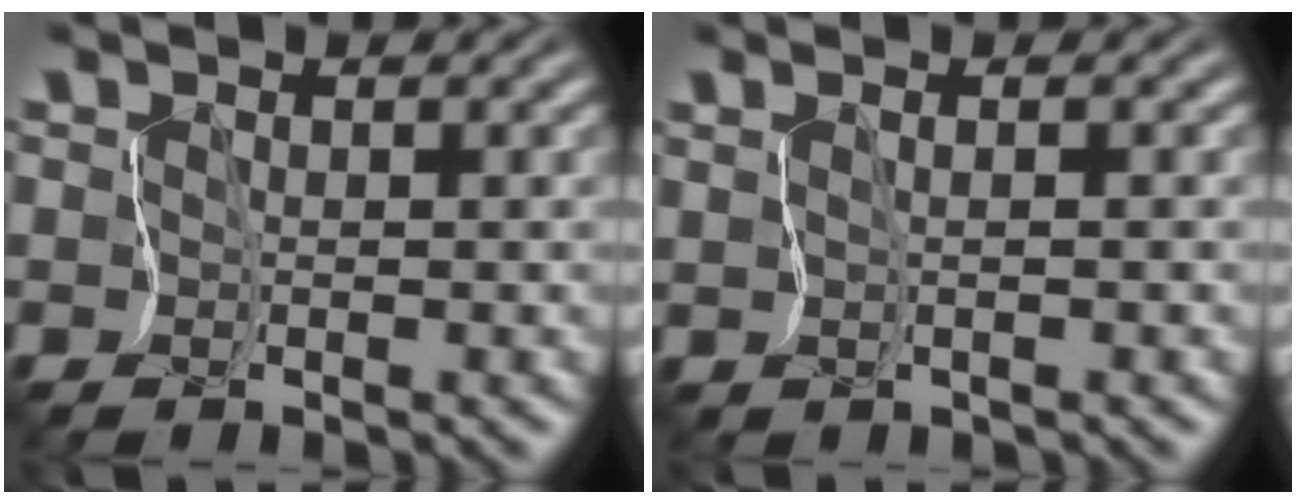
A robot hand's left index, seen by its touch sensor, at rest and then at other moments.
{"total": 1.5, "force": [0.0, -1.4, -0.7], "torque": [0.006, -0.017, 0.020]}